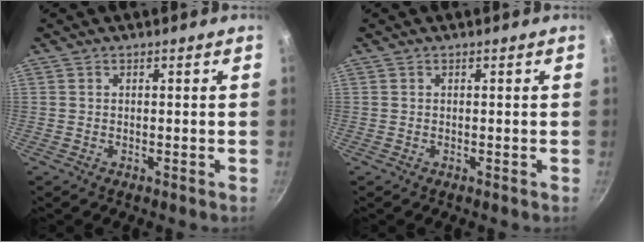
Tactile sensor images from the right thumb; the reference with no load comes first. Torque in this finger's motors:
{"motor_torque": [-0.08, 0.15, 0.00, 0.00, 0.00]}